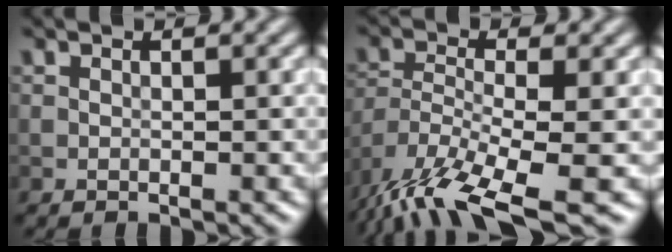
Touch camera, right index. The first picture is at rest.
{"total": 11.0, "force": [-7.8, 3.0, 7.2], "torque": [-0.153, -0.016, -0.137]}